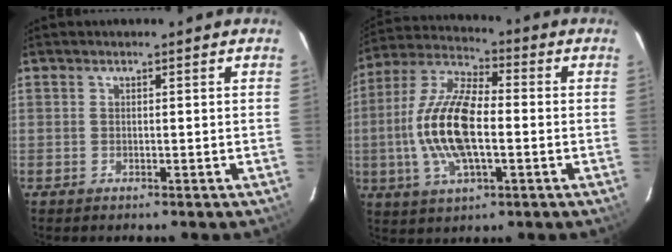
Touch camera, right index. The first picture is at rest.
{"total": 15.7, "force": [-1.8, 6.4, 14.2], "torque": [-0.294, 0.005, -0.040]}